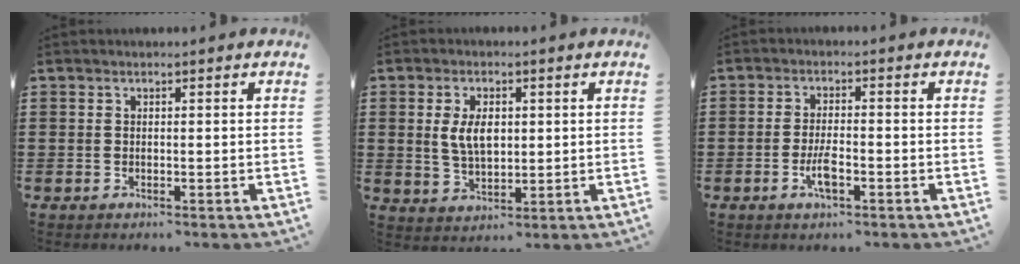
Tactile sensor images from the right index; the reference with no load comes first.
{"total": 5.3, "force": [0.9, 3.0, 4.3], "torque": [-0.088, 0.004, 0.012]}
{"total": 3.9, "force": [-1.5, 1.1, 3.5], "torque": [-0.073, -0.002, -0.031]}